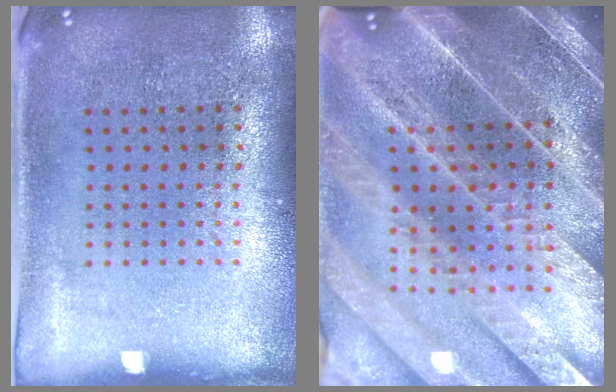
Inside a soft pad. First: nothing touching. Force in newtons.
{"total": 4.9, "press": 4.4, "slide": 2.3}